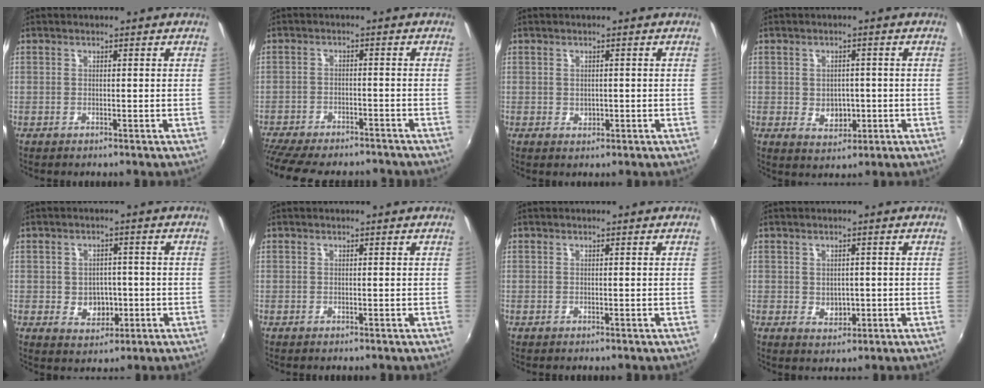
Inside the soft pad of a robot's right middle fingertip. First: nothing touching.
{"total": 15.8, "force": [-13.5, 4.7, 6.8], "torque": [-0.155, -0.025, -0.198]}
{"total": 1.1, "force": [0.0, 1.0, 0.5], "torque": [-0.004, 0.001, 0.001]}
{"total": 4.6, "force": [-0.7, 3.6, 2.7], "torque": [-0.046, -0.002, -0.004]}
{"total": 5.3, "force": [-1.0, 4.3, 2.8], "torque": [-0.050, 0.004, -0.004]}
{"total": 0.0}
{"total": 0.0}
{"total": 3.0, "force": [-0.2, 2.4, 1.7], "torque": [-0.027, -0.001, 0.001]}